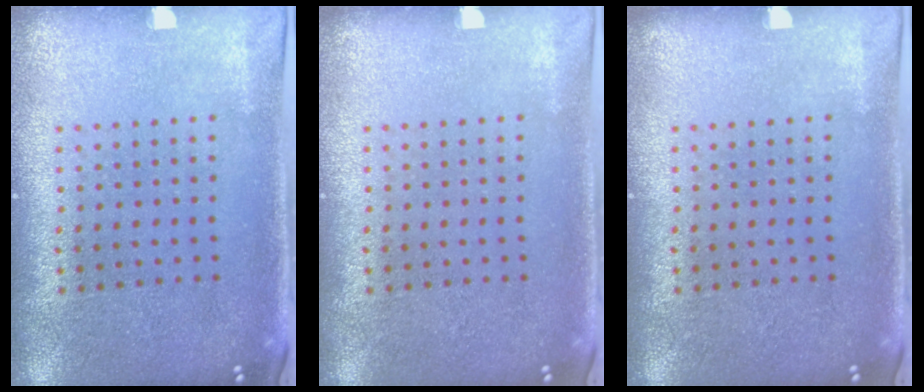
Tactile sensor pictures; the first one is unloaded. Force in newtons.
{"total": 0.0}
{"total": 0.0}